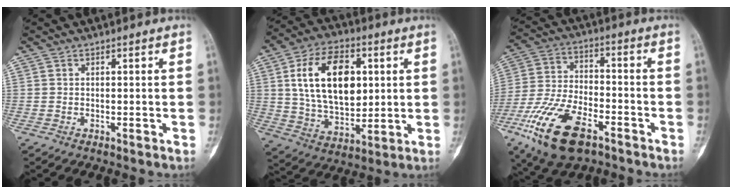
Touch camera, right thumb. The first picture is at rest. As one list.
[{"total": 18.5, "force": [4.2, 11.2, 14.1], "torque": [-0.211, -0.010, 0.077]}, {"total": 17.5, "force": [-9.2, 8.1, 12.5], "torque": [-0.247, 0.026, -0.169]}]